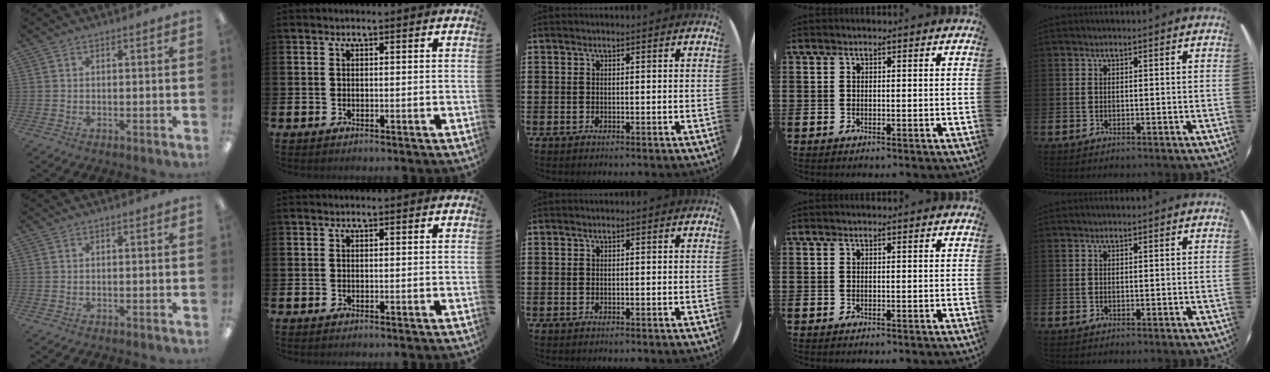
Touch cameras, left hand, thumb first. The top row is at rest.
{}